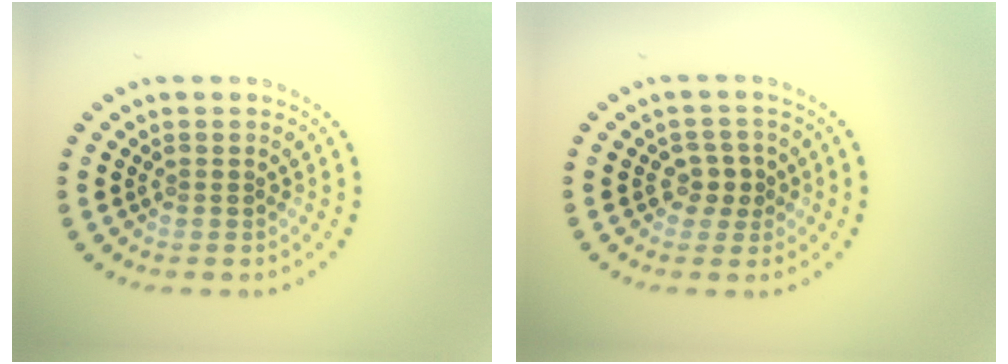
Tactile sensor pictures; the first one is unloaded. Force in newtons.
{"total": 1.9, "press": 1.7, "slide": 0.8}